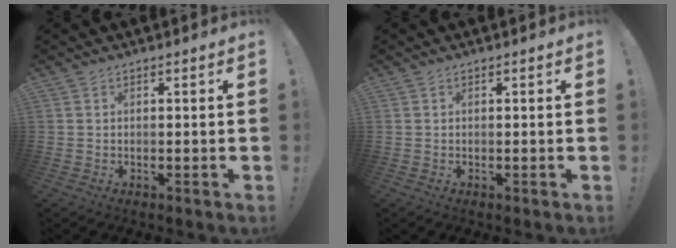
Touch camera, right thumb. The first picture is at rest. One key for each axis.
{"total": 0.0}